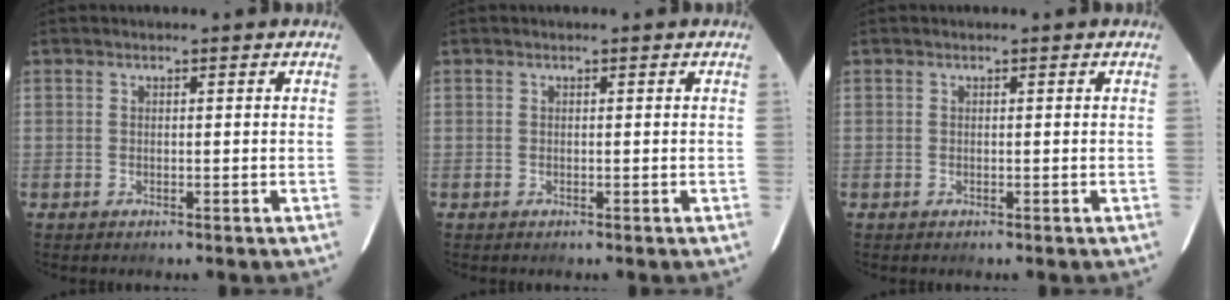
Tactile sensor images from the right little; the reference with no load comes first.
{"total": 0.0}
{"total": 0.0}